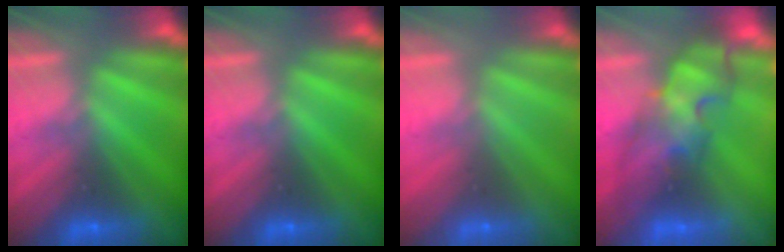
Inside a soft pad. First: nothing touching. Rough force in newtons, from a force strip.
{"total": 0.0}
{"total": 2.9}
{"total": 4.4}